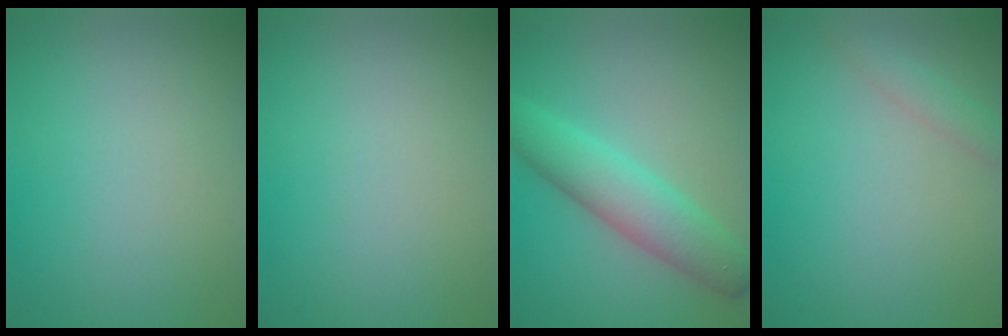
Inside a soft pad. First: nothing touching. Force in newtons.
{"total": 0.0}
{"total": 5.4, "press": 5.4, "slide": 0.2}
{"total": 1.6, "press": 1.6, "slide": 0.0}